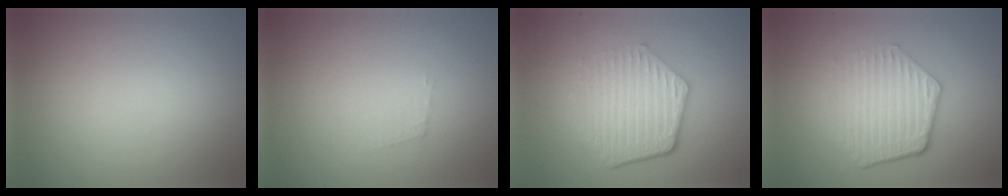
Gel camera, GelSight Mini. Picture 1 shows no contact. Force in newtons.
{"total": 0.7, "press": 0.7, "slide": 0.1}
{"total": 4.4, "press": 3.3, "slide": 3.0}
{"total": 4.4, "press": 3.3, "slide": 3.0}